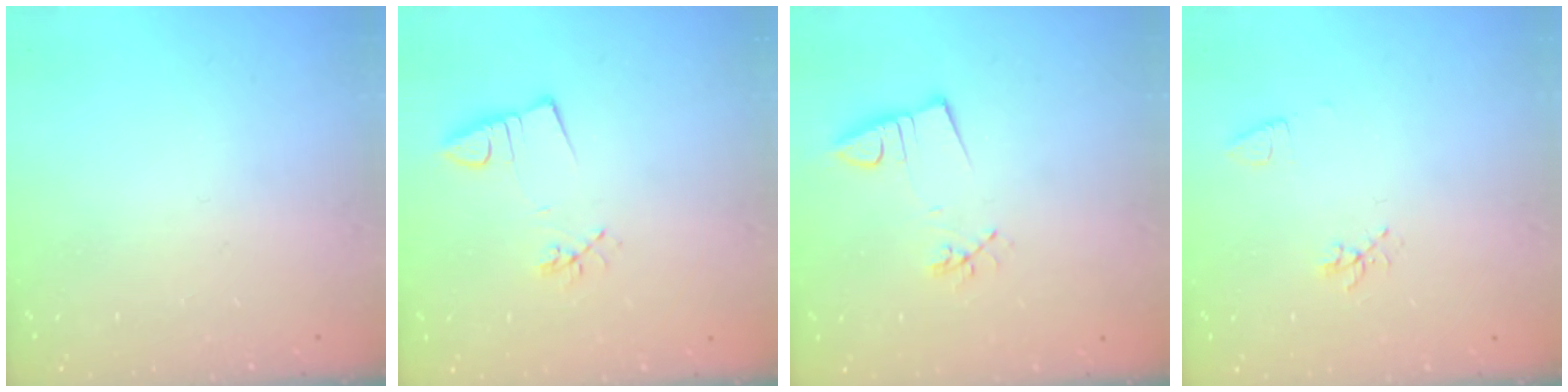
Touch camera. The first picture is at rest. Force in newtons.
{"total": 3.0, "press": 1.6, "slide": 2.5}
{"total": 3.4, "press": 1.9, "slide": 2.8}
{"total": 5.2, "press": 4.9, "slide": 1.8}